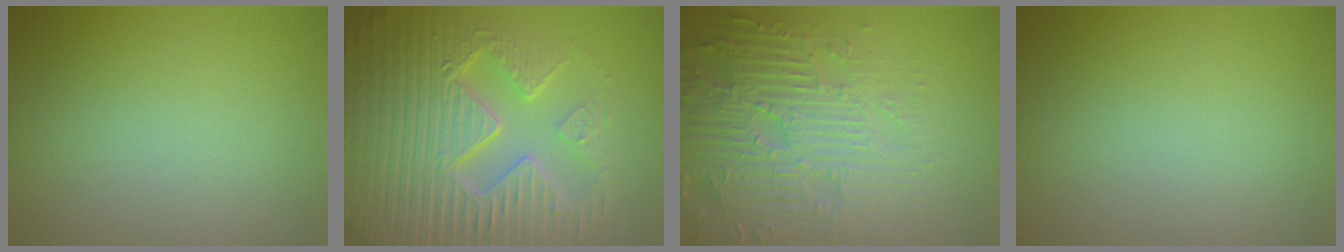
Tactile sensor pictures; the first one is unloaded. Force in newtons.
{"total": 9.7, "press": 6.9, "slide": 6.8}
{"total": 6.1, "press": 5.2, "slide": 3.1}
{"total": 0.0}